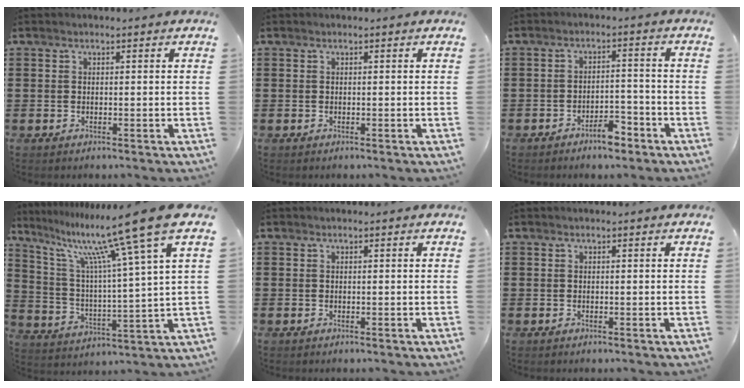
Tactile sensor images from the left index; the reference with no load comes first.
{"total": 0.0}
{"total": 3.9, "force": [-3.3, 1.1, 1.8], "torque": [-0.030, 0.012, -0.064]}
{"total": 14.5, "force": [10.3, -0.1, 10.2], "torque": [-0.208, -0.062, 0.156]}
{"total": 0.0}
{"total": 0.0}